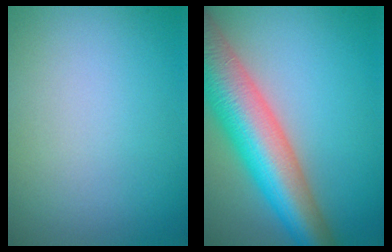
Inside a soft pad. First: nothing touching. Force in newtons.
{"total": 10.3, "press": 10.3, "slide": 0.4}